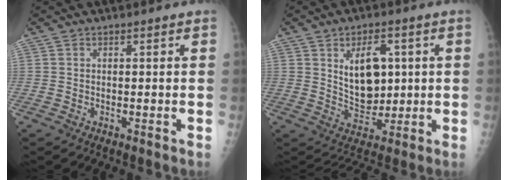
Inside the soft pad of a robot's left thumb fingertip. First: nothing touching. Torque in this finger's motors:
{"motor_torque": [0.56, 0.57, 0.07, 0.05, 0.05]}